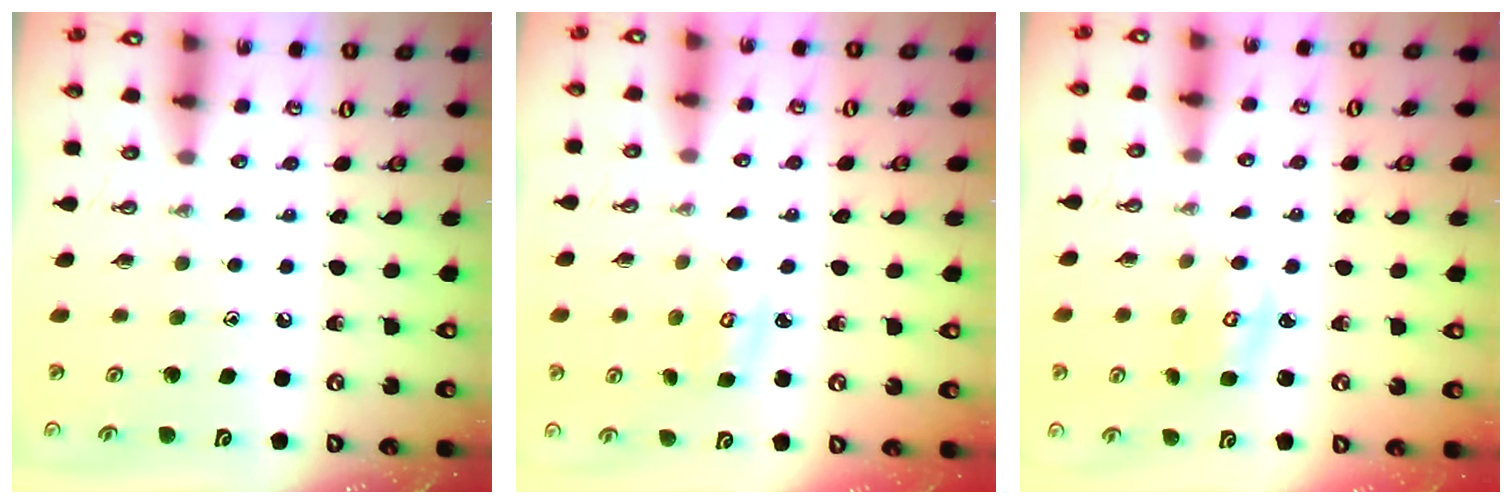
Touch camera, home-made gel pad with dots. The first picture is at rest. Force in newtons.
{"total": 3.2, "press": 3.1, "slide": 0.2}
{"total": 4.1, "press": 4.1, "slide": 0.5}